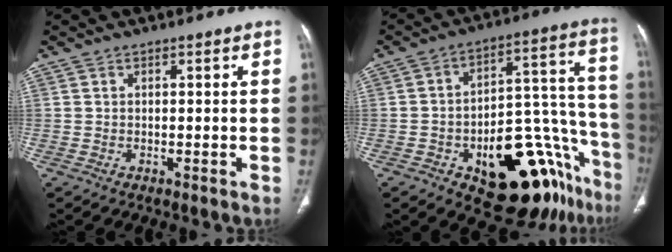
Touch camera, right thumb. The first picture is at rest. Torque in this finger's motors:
{"motor_torque": [4.00, 1.00, 1.13, -1.56, 0.11]}